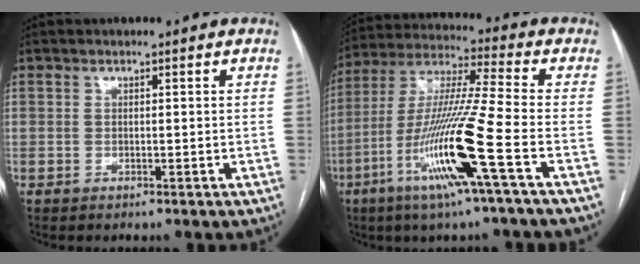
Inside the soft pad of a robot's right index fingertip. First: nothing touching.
{"total": 16.7, "force": [-6.5, -1.3, 15.3], "torque": [-0.309, -0.018, -0.127]}